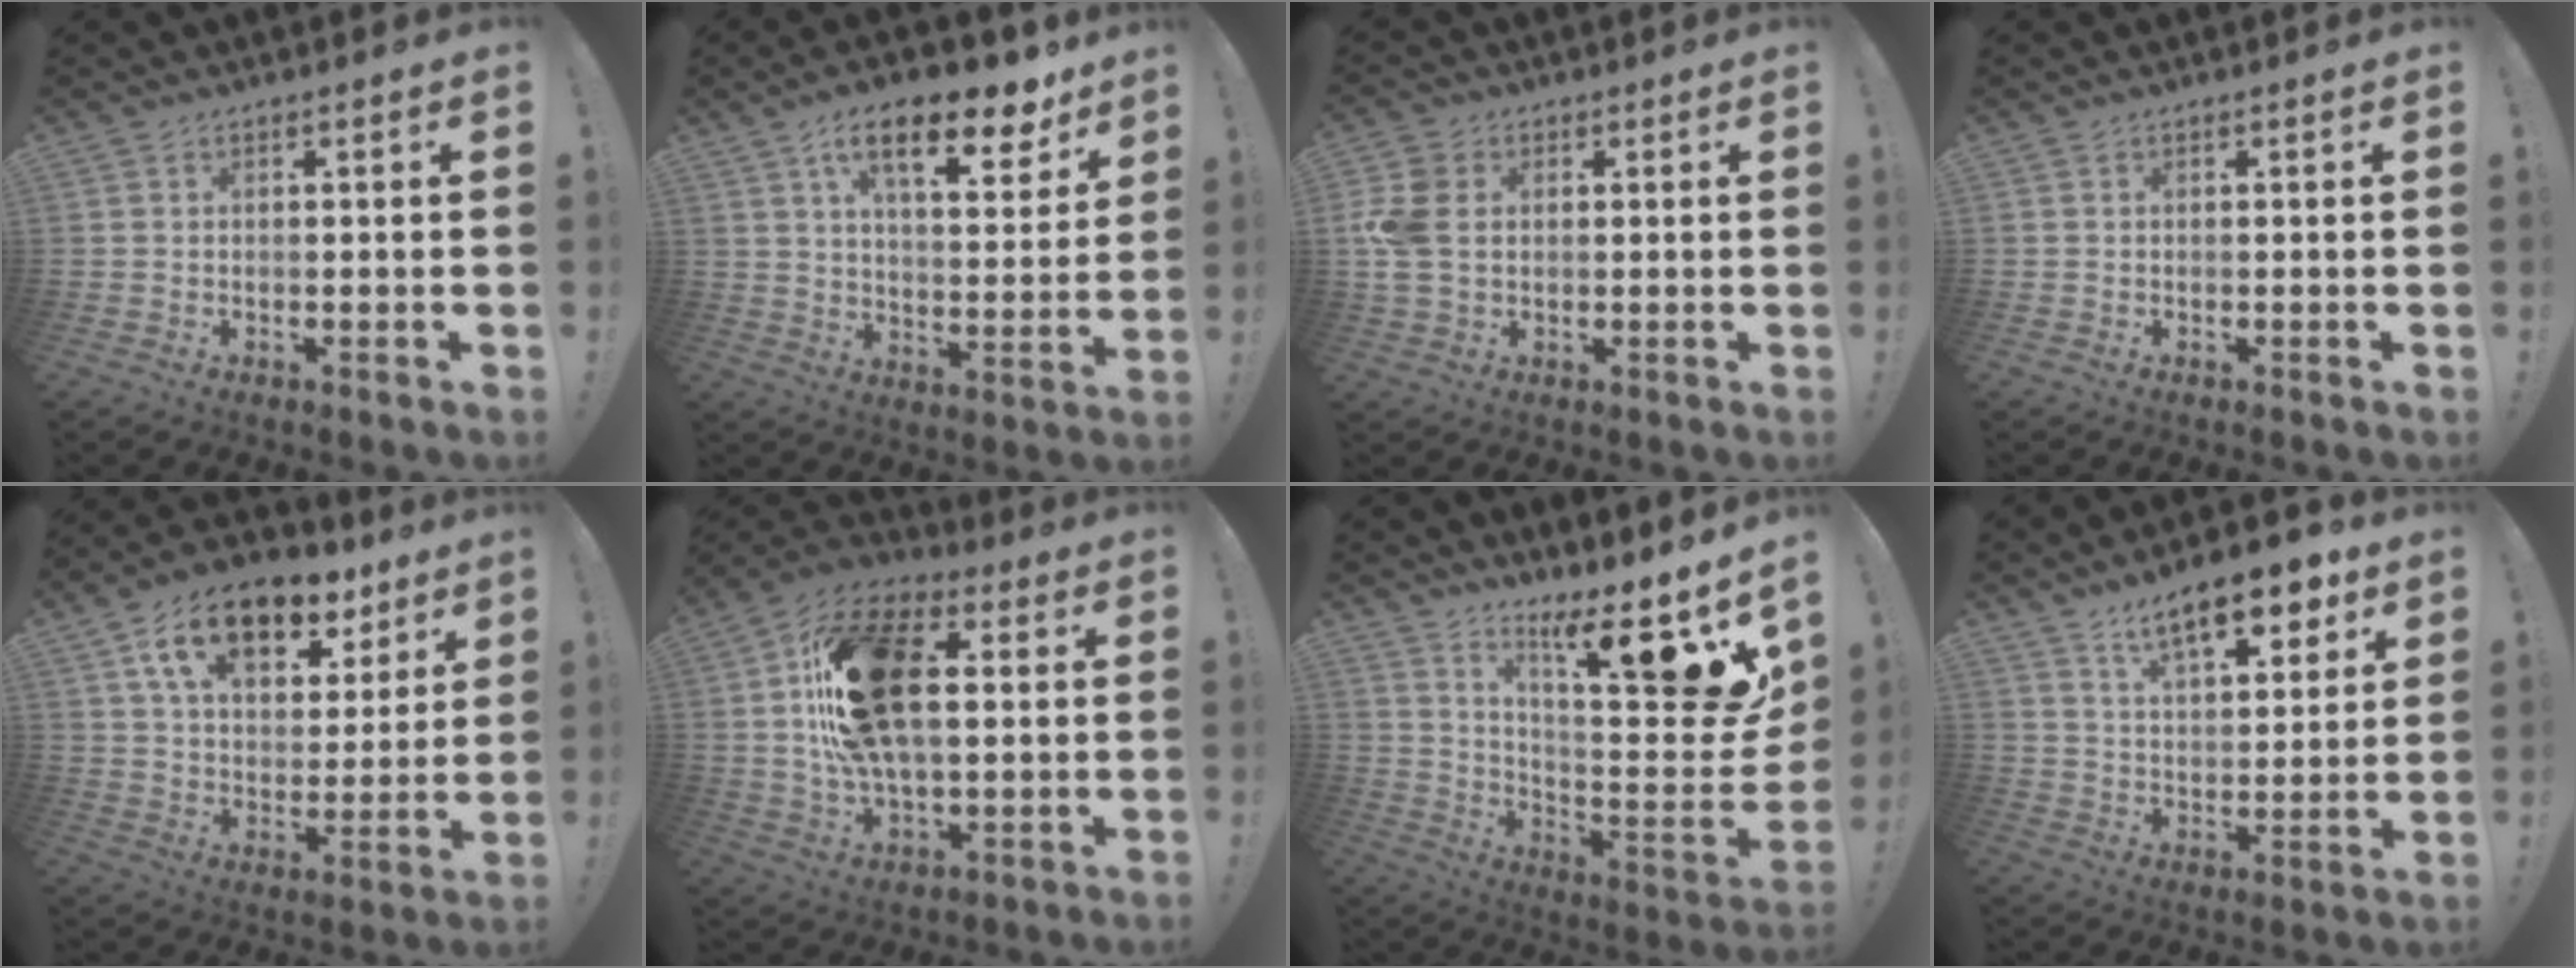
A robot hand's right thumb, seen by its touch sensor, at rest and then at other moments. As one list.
[{"total": 17.3, "force": [10.0, 6.1, 12.7], "torque": [-0.190, -0.054, 0.159]}, {"total": 9.0, "force": [0.9, 6.7, 5.8], "torque": [-0.128, 0.002, 0.018]}, {"total": 0.0}, {"total": 17.0, "force": [10.1, 9.8, 9.7], "torque": [-0.155, -0.048, 0.180]}, {"total": 24.5, "force": [4.0, 13.6, 20.0], "torque": [-0.341, 0.007, 0.068]}, {"total": 16.8, "force": [9.8, 3.3, 13.3], "torque": [-0.182, -0.087, 0.150]}, {"total": 15.0, "force": [9.2, 5.5, 10.4], "torque": [-0.151, -0.046, 0.152]}]